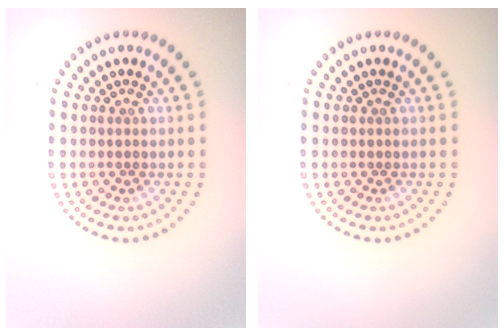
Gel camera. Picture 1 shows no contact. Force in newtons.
{"total": 0.0}